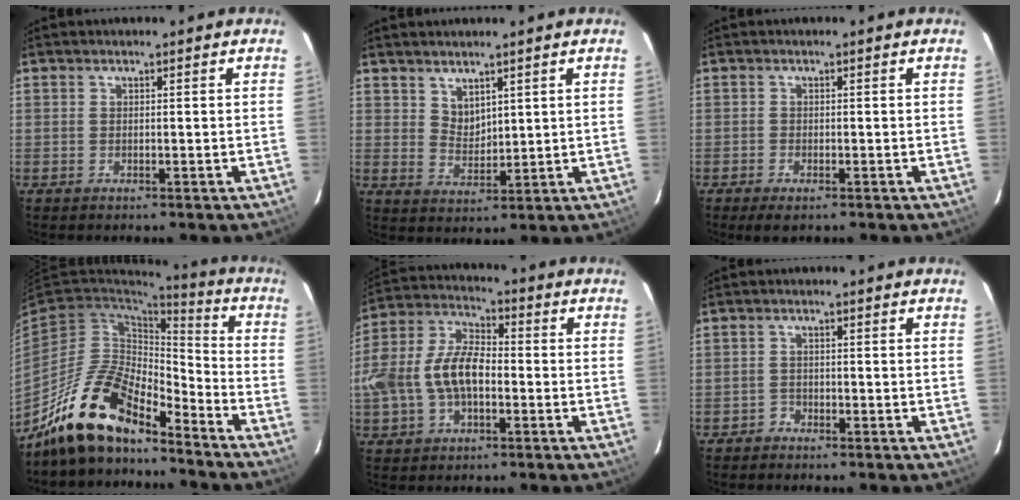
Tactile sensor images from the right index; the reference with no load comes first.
{"total": 4.0, "force": [3.0, 2.2, 1.5], "torque": [-0.020, 0.000, 0.060]}
{"total": 2.5, "force": [-1.8, 1.0, 1.5], "torque": [-0.038, -0.009, -0.033]}
{"total": 16.3, "force": [-13.3, 5.0, 7.9], "torque": [-0.159, 0.005, -0.250]}
{"total": 14.1, "force": [-2.7, 8.4, 11.0], "torque": [-0.239, 0.016, -0.050]}
{"total": 1.4, "force": [-1.1, 0.7, -0.3], "torque": [0.003, 0.006, -0.022]}